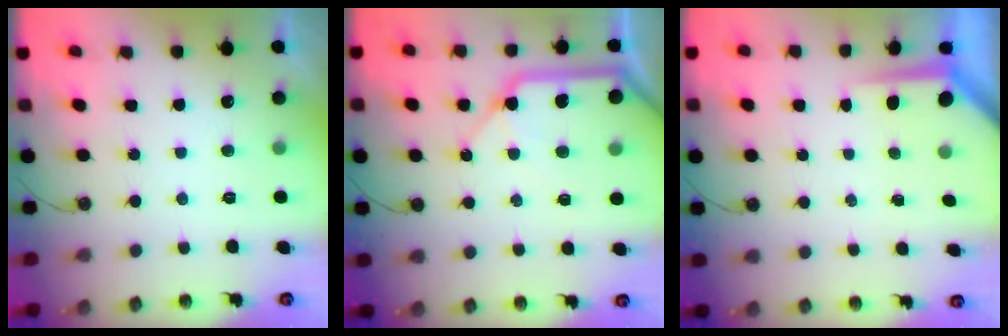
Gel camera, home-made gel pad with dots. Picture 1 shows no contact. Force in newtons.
{"total": 15.8, "press": 15.7, "slide": 2.2}
{"total": 4.0, "press": 4.0, "slide": 0.3}